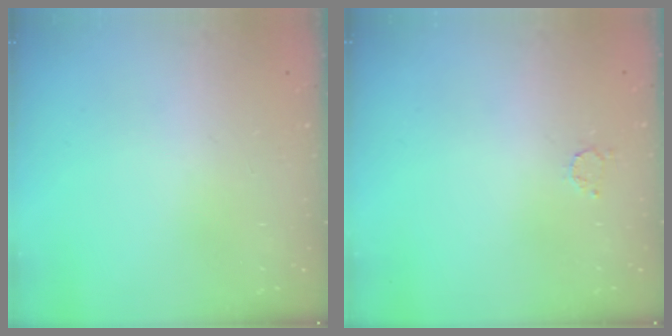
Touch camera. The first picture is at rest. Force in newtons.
{"total": 1.7, "press": 1.7, "slide": 0.3}